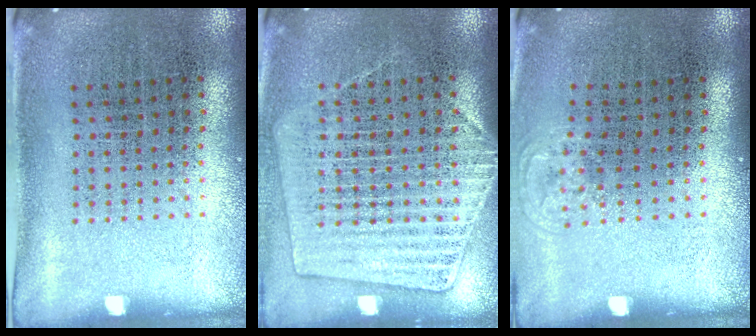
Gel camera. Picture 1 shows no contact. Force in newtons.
{"total": 1.3, "press": 1.2, "slide": 0.5}
{"total": 0.6, "press": 0.5, "slide": 0.3}